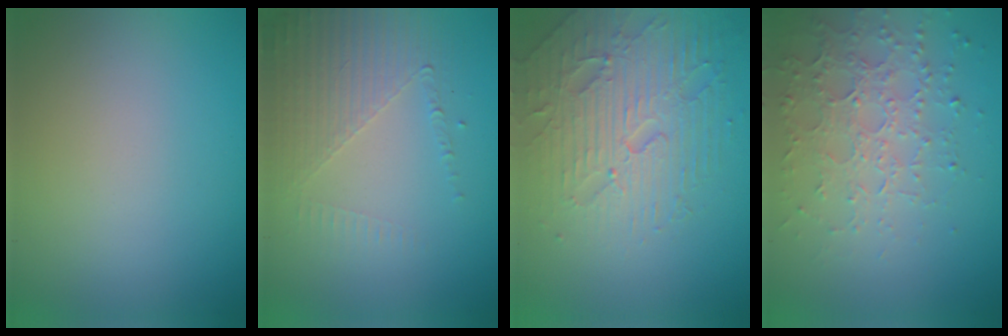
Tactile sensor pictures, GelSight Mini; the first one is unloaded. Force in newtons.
{"total": 5.3, "press": 3.1, "slide": 4.3}
{"total": 5.1, "press": 4.9, "slide": 1.2}
{"total": 3.7, "press": 3.7, "slide": 0.5}